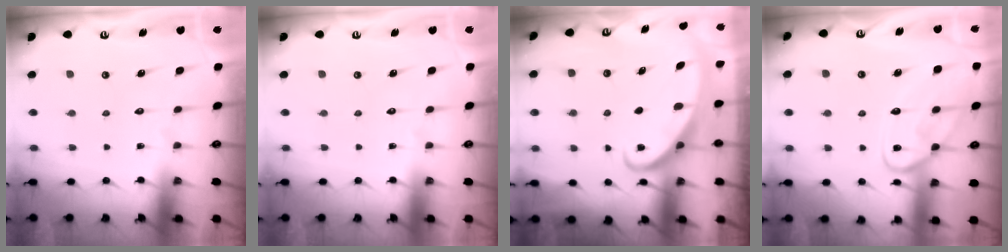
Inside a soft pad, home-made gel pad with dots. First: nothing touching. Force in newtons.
{"total": 0.0}
{"total": 2.6, "press": 2.6, "slide": 0.3}
{"total": 13.2, "press": 13.2, "slide": 1.2}